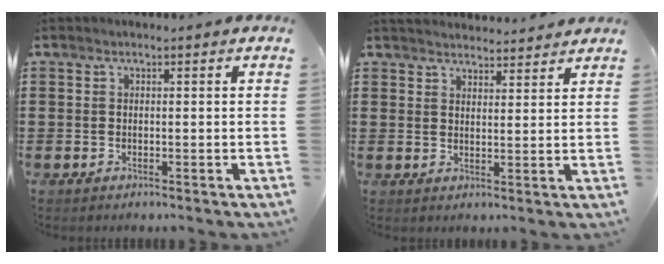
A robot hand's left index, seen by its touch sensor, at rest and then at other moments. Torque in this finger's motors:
{"motor_torque": [1.32, -0.81, 0.12, 0.01]}